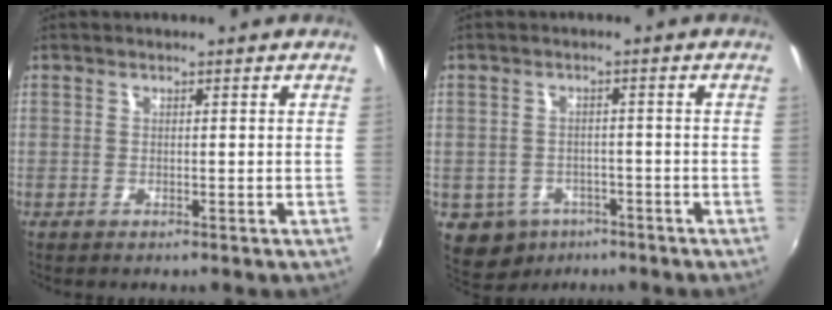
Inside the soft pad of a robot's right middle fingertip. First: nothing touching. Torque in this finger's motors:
{"motor_torque": [0.41, -0.57, 0.00, 0.01]}